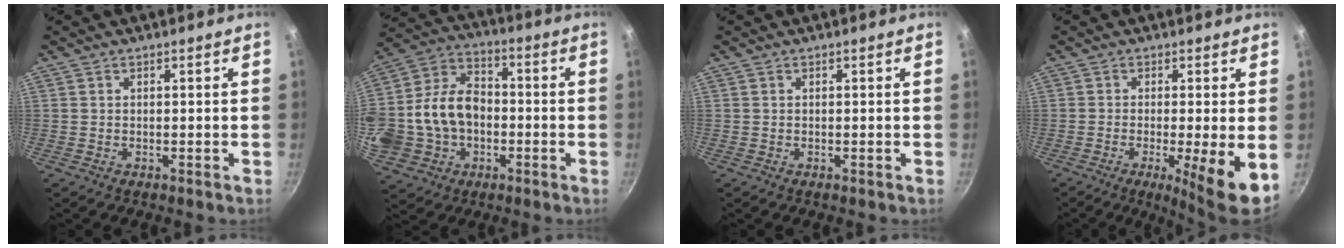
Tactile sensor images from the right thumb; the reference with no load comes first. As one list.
[{"total": 21.3, "force": [-2.9, 16.4, 13.3], "torque": [-0.277, 0.051, -0.048]}, {"total": 0.0}, {"total": 8.8, "force": [-1.9, 0.9, 8.5], "torque": [-0.130, -0.008, -0.026]}]